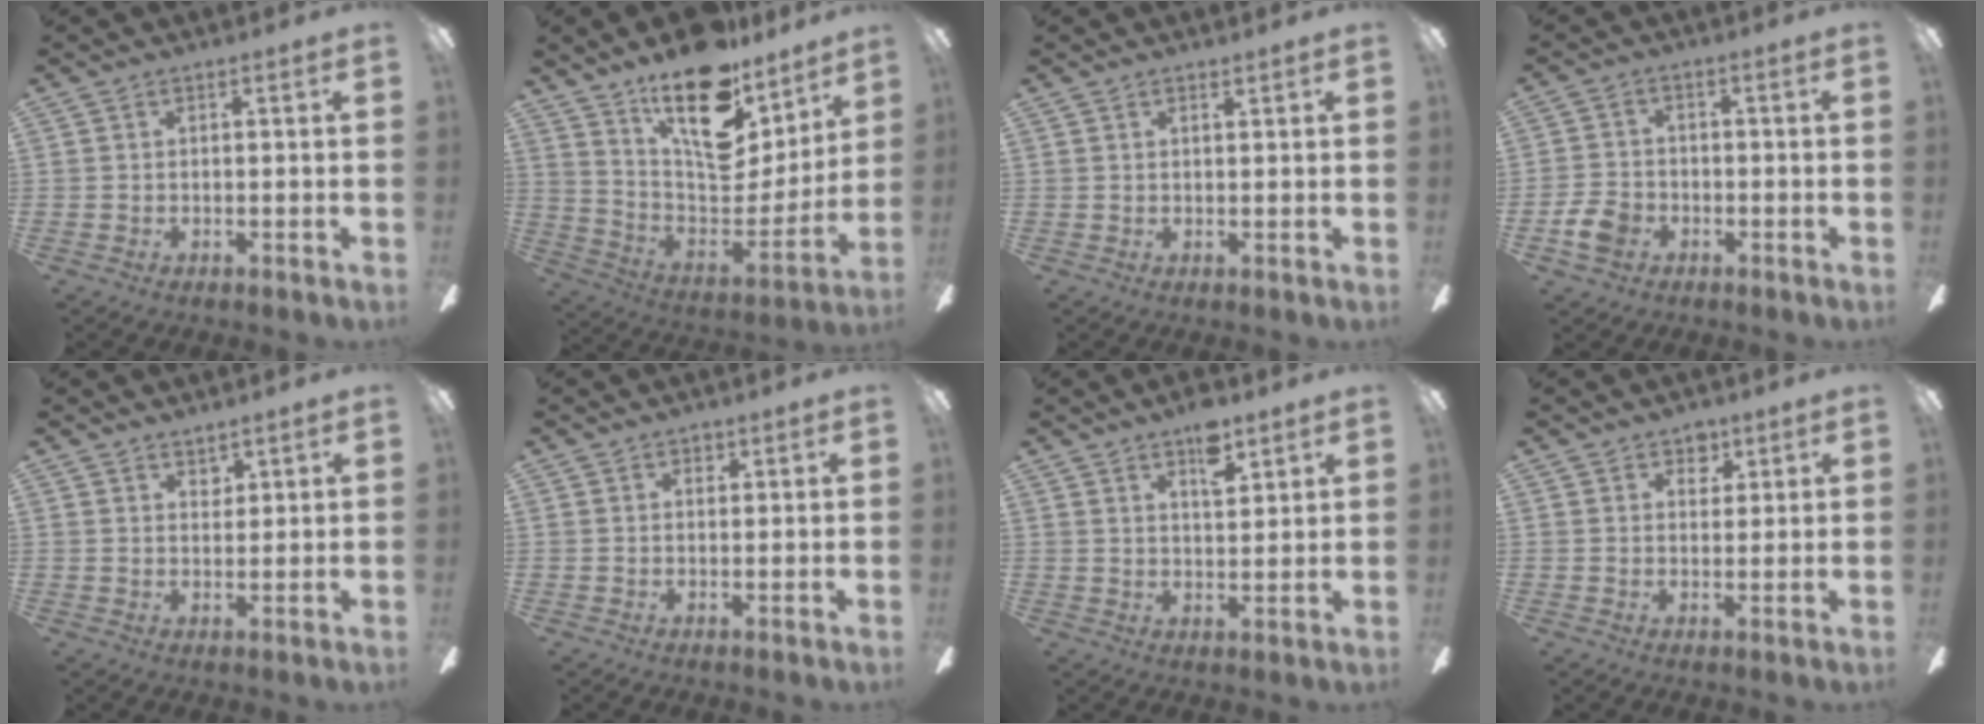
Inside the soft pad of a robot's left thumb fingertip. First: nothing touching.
{"total": 20.8, "force": [14.5, 9.1, 11.9], "torque": [-0.180, -0.111, 0.254]}
{"total": 1.0, "force": [0.8, 0.3, 0.4], "torque": [-0.001, -0.002, 0.013]}
{"total": 6.1, "force": [-2.8, 4.5, 3.1], "torque": [-0.071, 0.013, -0.052]}
{"total": 2.8, "force": [2.4, 1.3, 0.5], "torque": [0.010, -0.015, 0.040]}
{"total": 1.5, "force": [0.9, 1.0, 0.5], "torque": [0.006, -0.003, 0.013]}
{"total": 7.6, "force": [5.2, 3.1, 4.5], "torque": [-0.051, -0.026, 0.085]}
{"total": 4.3, "force": [2.9, 2.8, 1.3], "torque": [-0.003, -0.010, 0.047]}